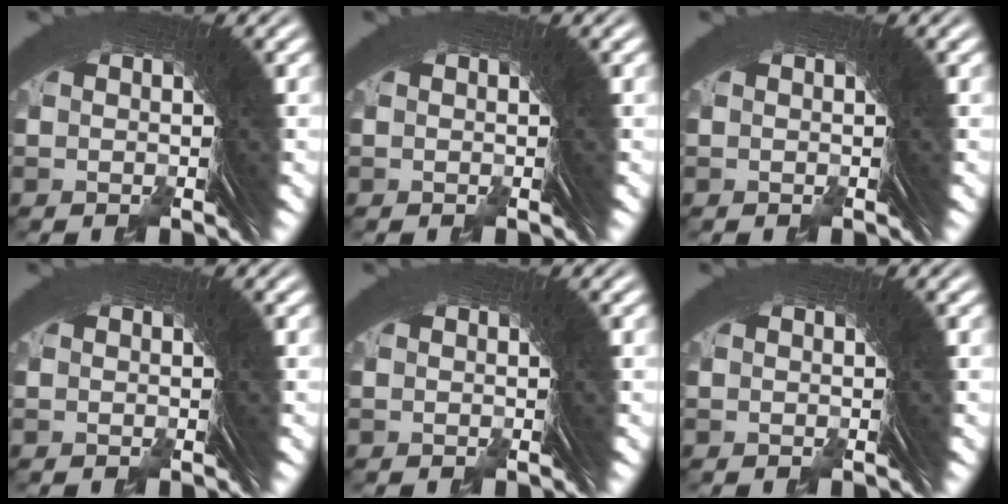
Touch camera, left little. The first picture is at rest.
{"total": 0.0}
{"total": 0.0}
{"total": 0.0}
{"total": 0.0}
{"total": 0.0}